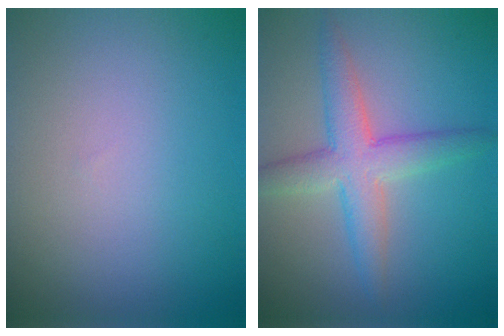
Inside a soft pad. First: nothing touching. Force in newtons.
{"total": 4.1, "press": 4.1, "slide": 0.1}